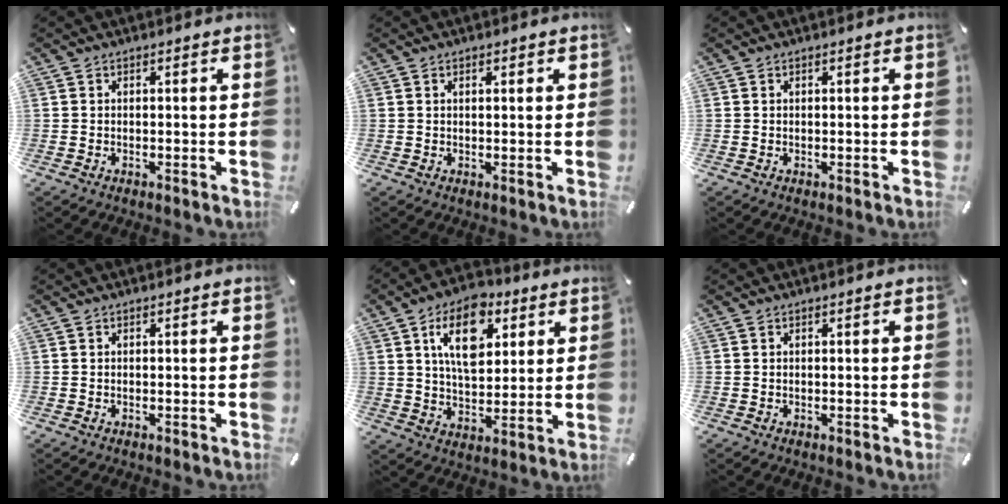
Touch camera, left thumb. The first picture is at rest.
{"total": 1.0, "force": [0.4, 0.5, 0.7], "torque": [-0.015, 0.003, 0.007]}
{"total": 0.0}
{"total": 0.0}
{"total": 13.8, "force": [6.0, 8.4, 9.2], "torque": [-0.140, -0.007, 0.103]}
{"total": 0.0}